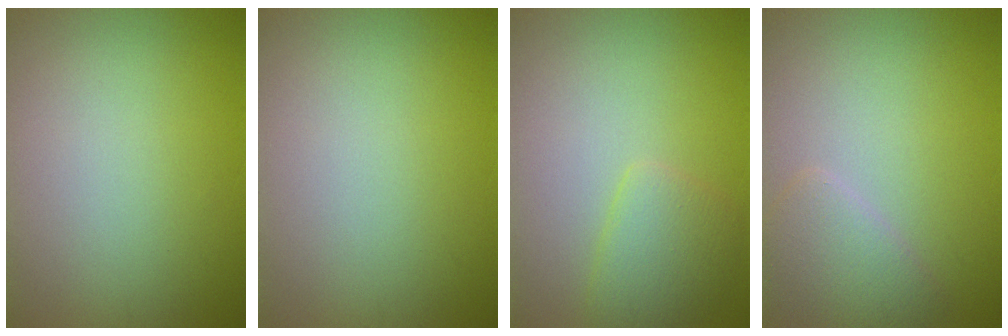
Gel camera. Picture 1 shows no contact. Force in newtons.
{"total": 0.0}
{"total": 2.6, "press": 2.6, "slide": 0.2}
{"total": 2.5, "press": 2.5, "slide": 0.1}